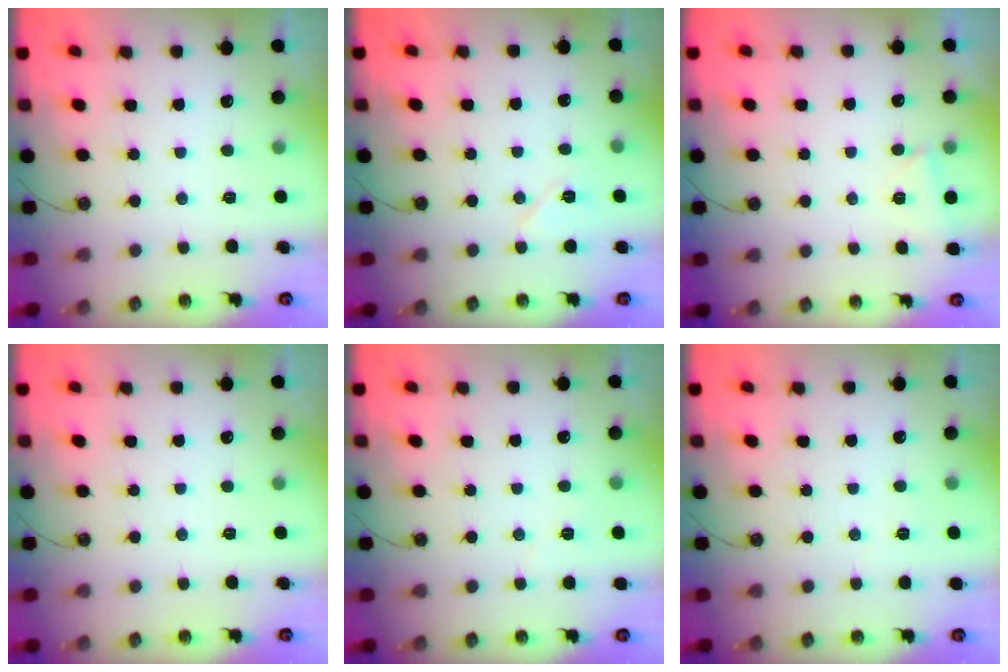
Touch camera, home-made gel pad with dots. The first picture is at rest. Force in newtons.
{"total": 7.8, "press": 6.3, "slide": 4.6}
{"total": 2.7, "press": 2.4, "slide": 1.2}
{"total": 0.0}
{"total": 2.9, "press": 2.8, "slide": 0.7}
{"total": 2.5, "press": 1.1, "slide": 2.2}